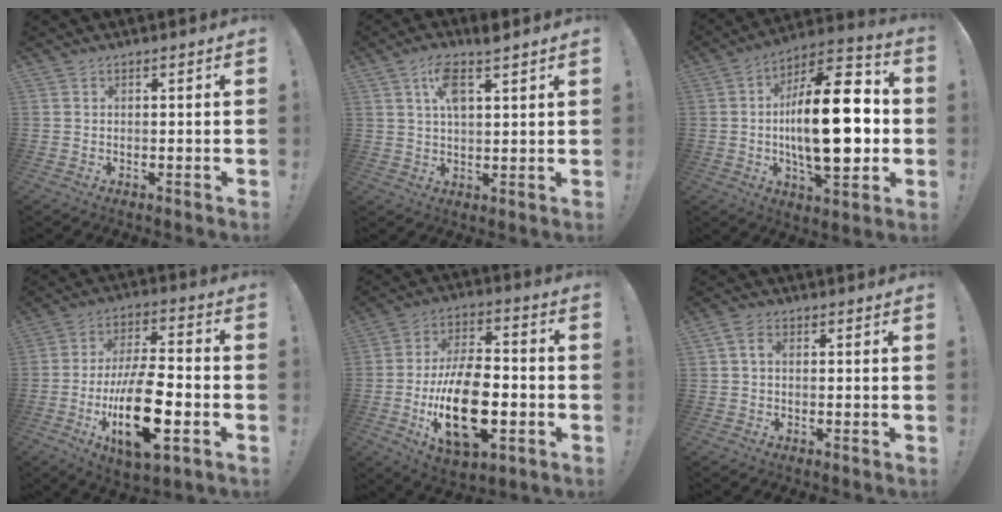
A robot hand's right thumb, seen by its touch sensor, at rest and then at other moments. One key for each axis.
{"total": 7.9, "fx": 4.4, "fy": 2.8, "fz": 6.0, "tx": -0.100, "ty": -0.011, "tz": 0.075}
{"total": 25.0, "fx": -1.0, "fy": 10.4, "fz": 22.7, "tx": -0.376, "ty": -0.004, "tz": -0.022}
{"total": 20.4, "fx": -6.0, "fy": 7.9, "fz": 17.9, "tx": -0.322, "ty": 0.018, "tz": -0.092}
{"total": 21.4, "fx": -5.5, "fy": 11.2, "fz": 17.3, "tx": -0.305, "ty": 0.016, "tz": -0.087}
{"total": 3.5, "fx": 0.5, "fy": 2.3, "fz": 2.6, "tx": -0.050, "ty": 0.011, "tz": 0.010}